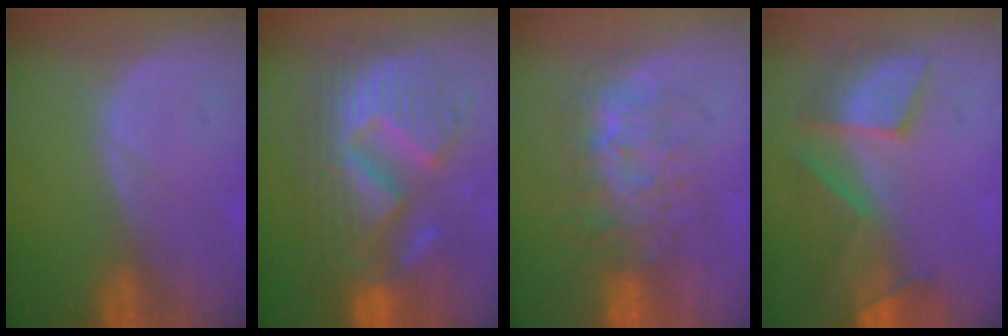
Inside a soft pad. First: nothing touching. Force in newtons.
{"total": 13.2, "press": 13.1, "slide": 1.3}
{"total": 7.9, "press": 7.7, "slide": 1.6}
{"total": 8.0, "press": 7.8, "slide": 1.8}